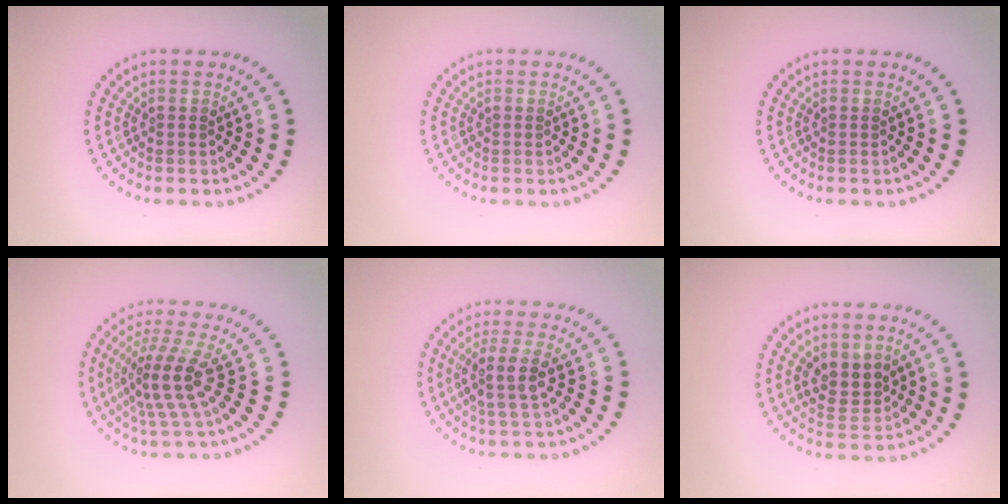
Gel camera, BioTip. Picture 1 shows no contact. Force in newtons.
{"total": 0.0}
{"total": 0.0}
{"total": 4.0, "press": 2.8, "slide": 2.9}
{"total": 3.0, "press": 2.4, "slide": 1.7}
{"total": 2.8, "press": 2.6, "slide": 1.1}